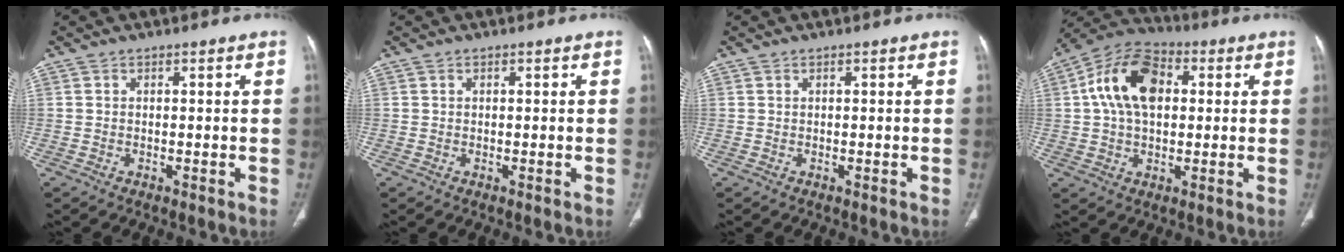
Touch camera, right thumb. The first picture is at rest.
{"total": 0.0}
{"total": 0.0}
{"total": 14.1, "force": [2.6, 9.0, 10.5], "torque": [-0.180, 0.023, 0.035]}